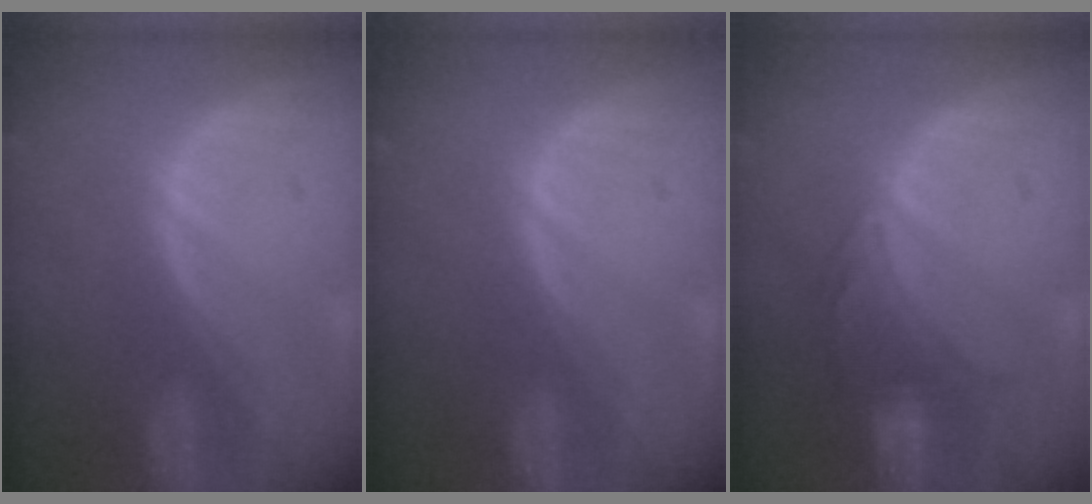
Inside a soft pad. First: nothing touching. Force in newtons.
{"total": 0.0}
{"total": 5.5, "press": 5.5, "slide": 0.4}